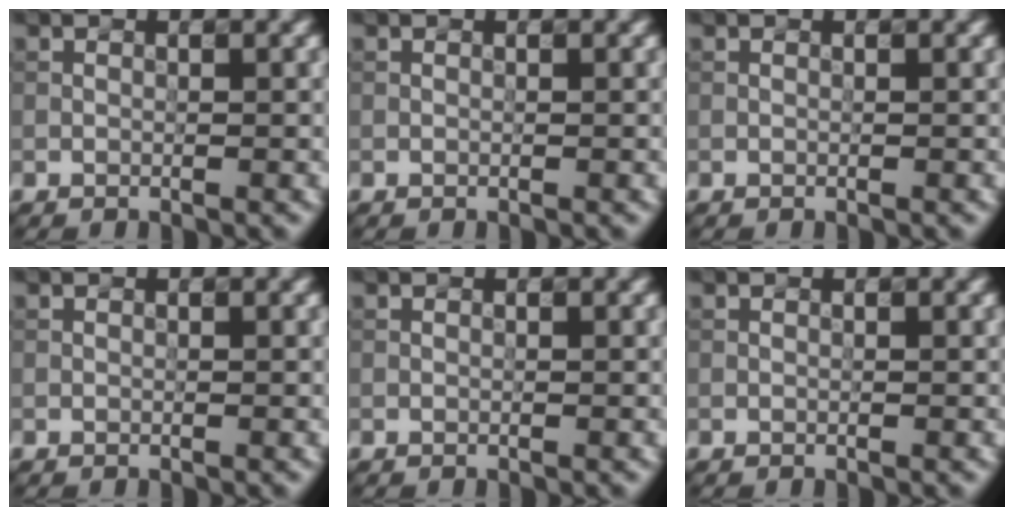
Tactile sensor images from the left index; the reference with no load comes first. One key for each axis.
{"total": 0.0}
{"total": 0.0}
{"total": 0.0}
{"total": 0.0}
{"total": 0.0}